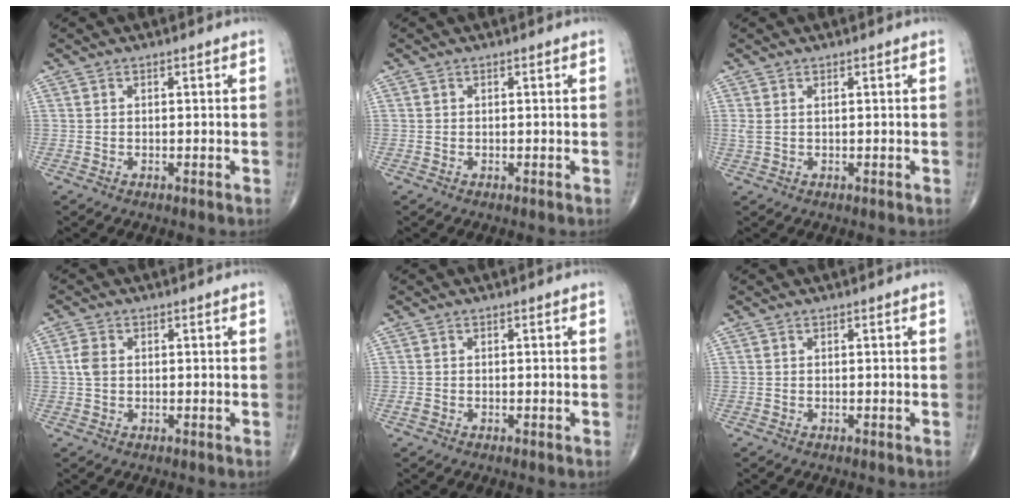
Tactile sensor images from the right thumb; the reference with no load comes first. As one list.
[{"total": 0.0}, {"total": 1.6, "force": [0.5, 0.7, 1.3], "torque": [-0.039, 0.011, 0.018]}, {"total": 2.7, "force": [0.2, 1.9, 1.9], "torque": [-0.044, 0.004, 0.001]}, {"total": 1.0, "force": [-0.4, 0.6, 0.7], "torque": [-0.014, -0.001, -0.008]}, {"total": 0.0}]